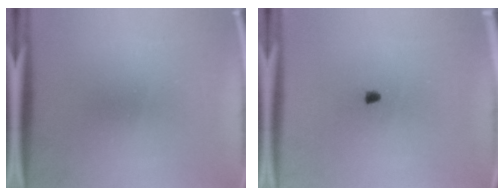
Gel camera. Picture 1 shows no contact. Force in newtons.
{"total": 1.0}